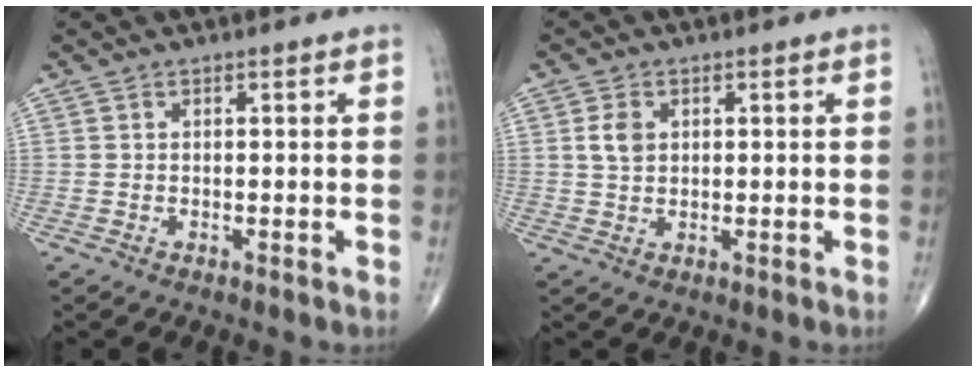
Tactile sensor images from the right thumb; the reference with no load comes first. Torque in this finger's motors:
{"motor_torque": [-0.20, 0.23, 0.23, -0.05, 0.04]}